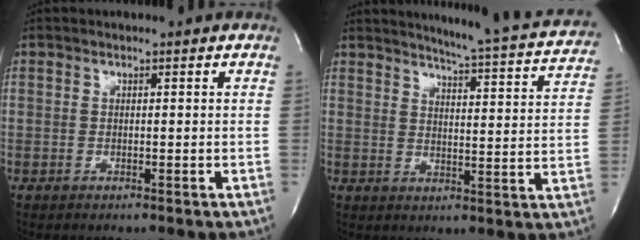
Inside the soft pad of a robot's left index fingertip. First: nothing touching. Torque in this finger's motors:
{"motor_torque": [-0.06, -0.05, 0.12, 0.06]}